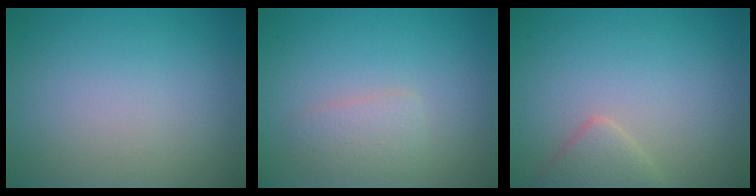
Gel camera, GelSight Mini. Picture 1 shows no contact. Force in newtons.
{"total": 1.9, "press": 1.9, "slide": 0.0}
{"total": 2.3, "press": 2.3, "slide": 0.1}